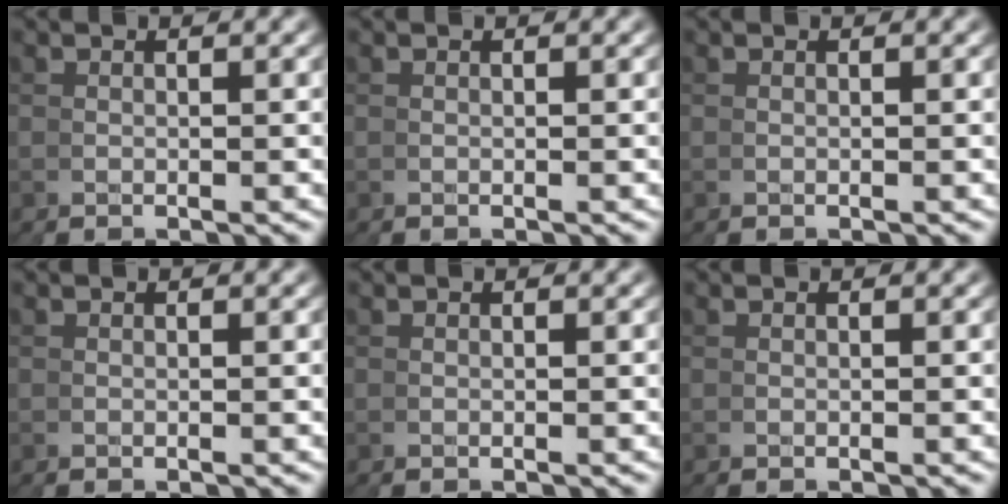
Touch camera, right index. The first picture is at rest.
{"total": 0.0}
{"total": 0.0}
{"total": 0.0}
{"total": 0.0}
{"total": 0.0}